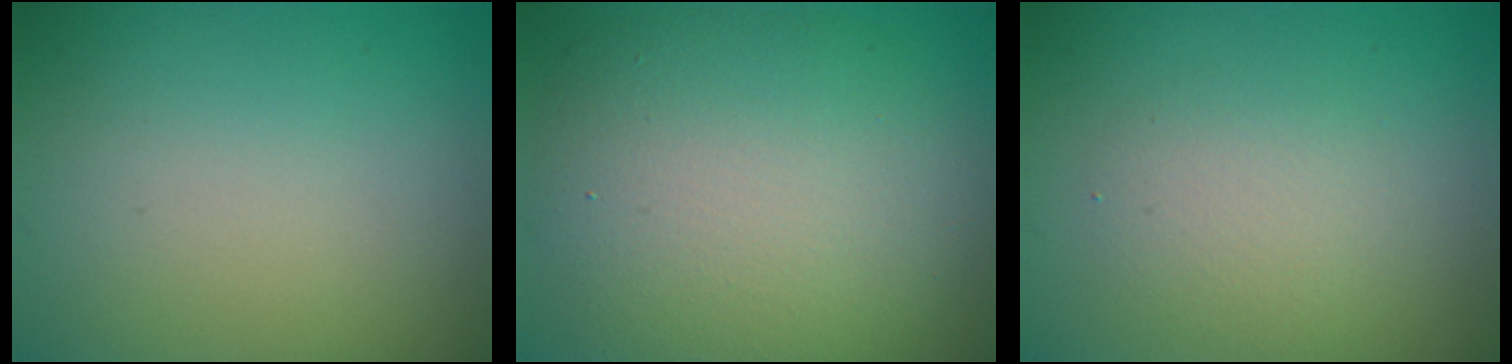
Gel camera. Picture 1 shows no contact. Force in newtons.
{"total": 10.6, "press": 10.6, "slide": 0.6}
{"total": 2.7, "press": 2.7, "slide": 0.1}